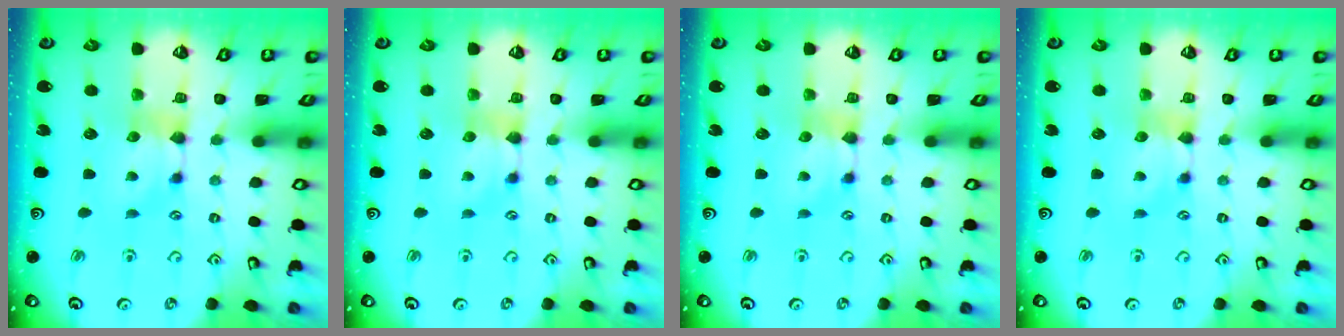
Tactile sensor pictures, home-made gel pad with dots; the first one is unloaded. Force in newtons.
{"total": 0.0}
{"total": 0.0}
{"total": 0.0}